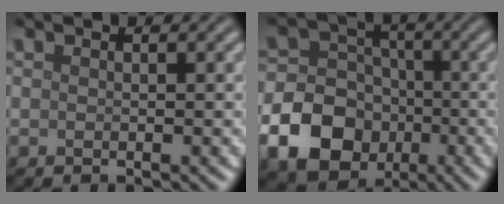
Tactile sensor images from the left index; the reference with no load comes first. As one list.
[{"total": 11.4, "force": [-4.2, 9.5, 4.6], "torque": [-0.086, -0.034, -0.102]}]